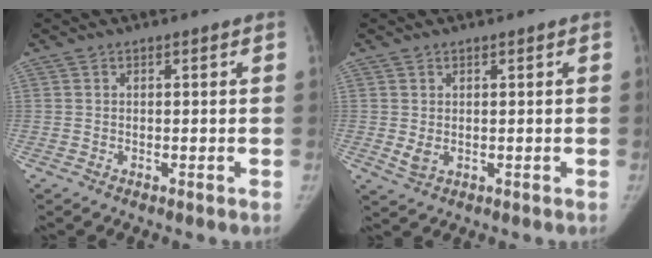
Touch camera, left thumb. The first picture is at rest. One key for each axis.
{"total": 2.2, "fx": 0.2, "fy": 1.4, "fz": 1.6, "tx": -0.029, "ty": -0.008, "tz": 0.013}